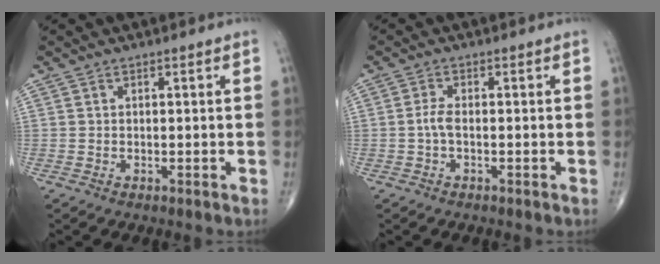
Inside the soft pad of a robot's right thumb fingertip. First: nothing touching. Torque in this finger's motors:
{"motor_torque": [-0.02, -0.09, 0.29, -0.05, 0.00]}